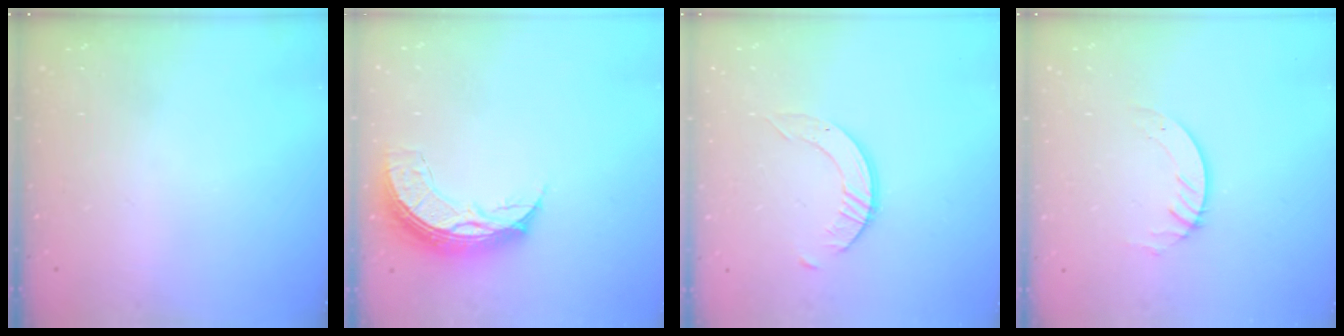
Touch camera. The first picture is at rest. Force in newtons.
{"total": 9.8, "press": 9.8, "slide": 0.7}
{"total": 4.0, "press": 4.0, "slide": 0.3}
{"total": 2.7, "press": 2.7, "slide": 0.2}